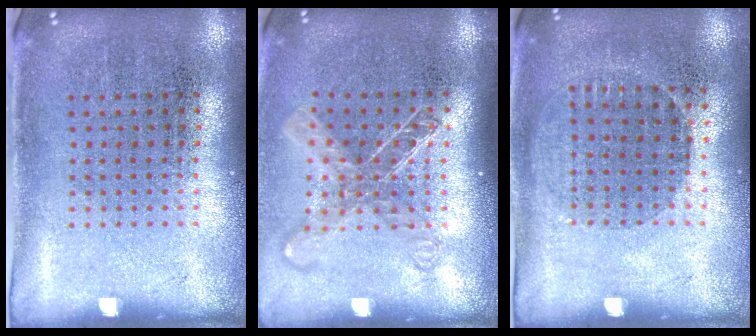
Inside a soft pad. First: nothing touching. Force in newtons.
{"total": 1.7, "press": 1.3, "slide": 1.0}
{"total": 1.0, "press": 0.8, "slide": 0.5}